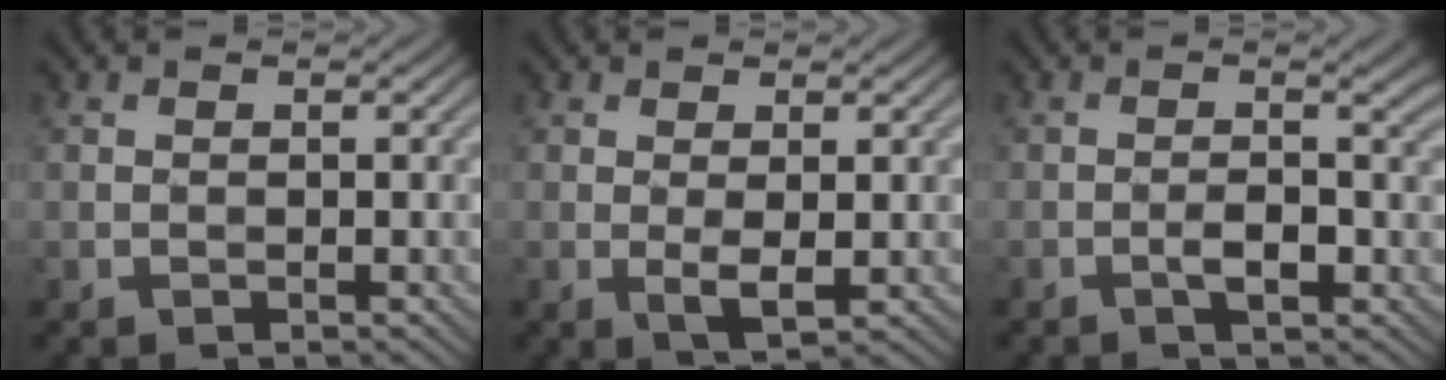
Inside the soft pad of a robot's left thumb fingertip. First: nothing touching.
{"total": 2.3, "force": [0.2, 0.6, 2.2], "torque": [-0.051, -0.006, 0.008]}
{"total": 3.3, "force": [-0.9, 0.5, 3.2], "torque": [-0.058, 0.004, -0.015]}